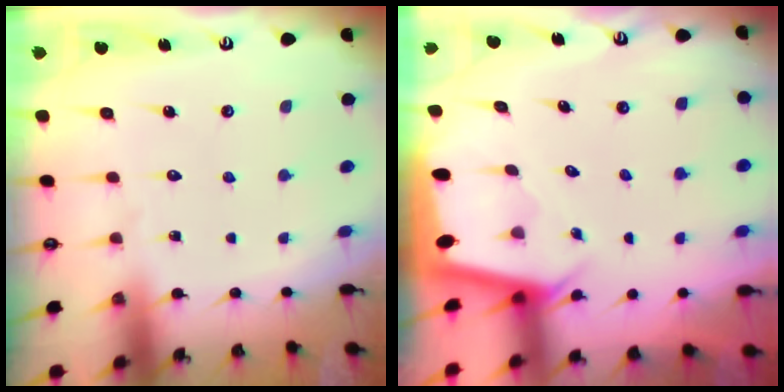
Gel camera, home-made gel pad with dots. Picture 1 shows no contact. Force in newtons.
{"total": 1.9, "press": 1.9, "slide": 0.1}